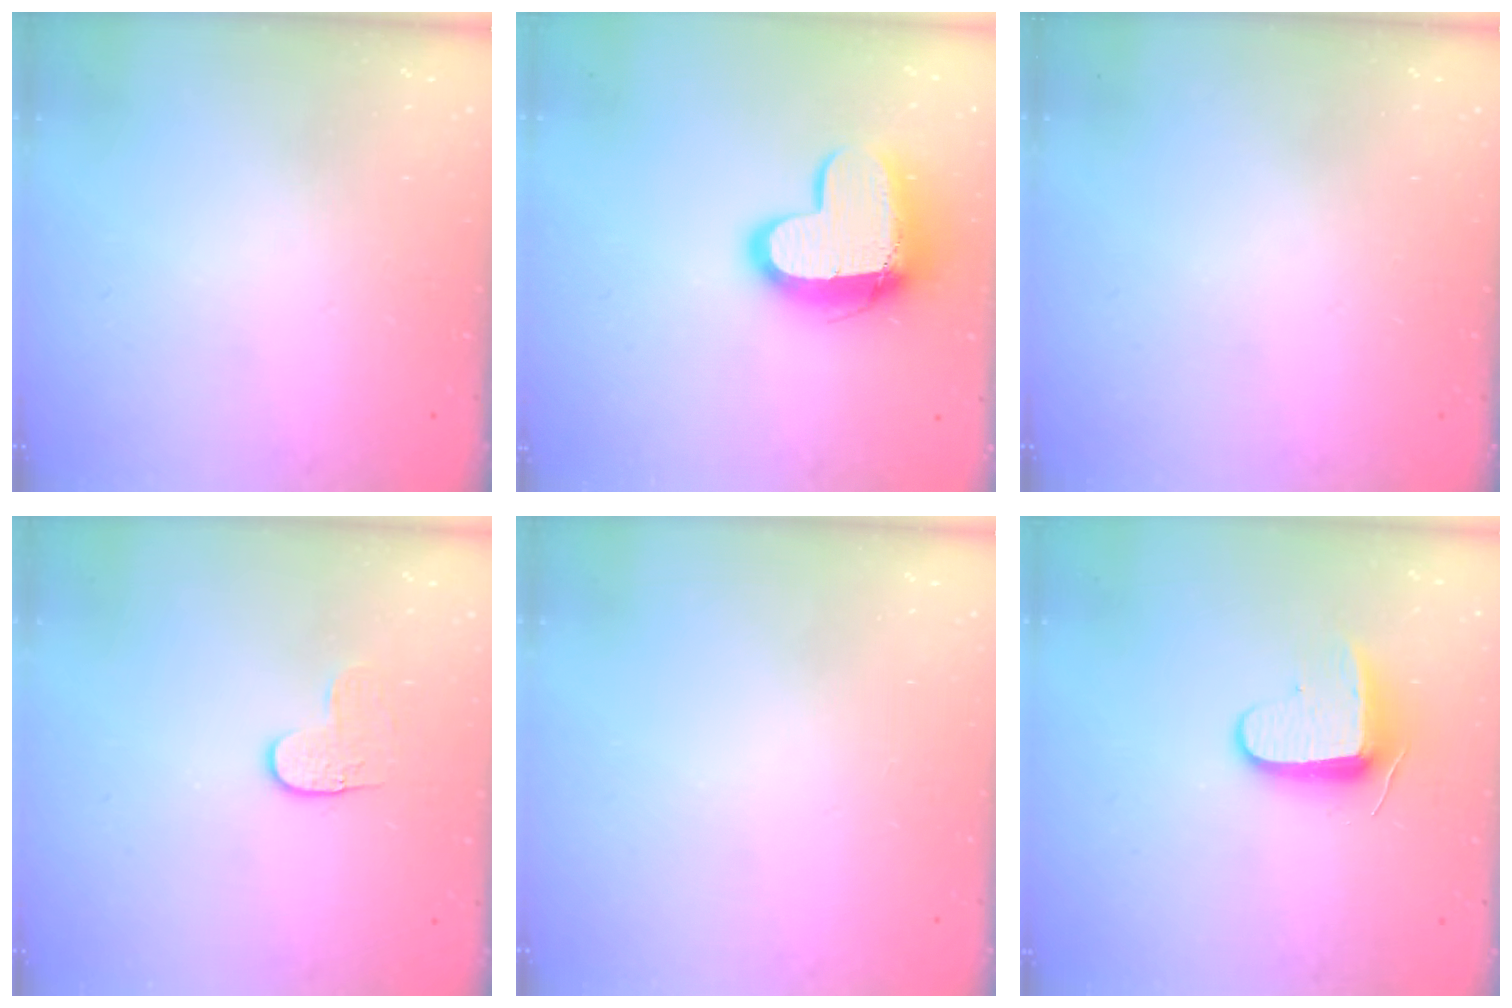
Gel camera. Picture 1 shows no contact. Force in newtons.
{"total": 14.4, "press": 14.4, "slide": 1.0}
{"total": 0.0}
{"total": 3.6, "press": 3.6, "slide": 0.4}
{"total": 0.0}
{"total": 8.7, "press": 8.6, "slide": 0.9}